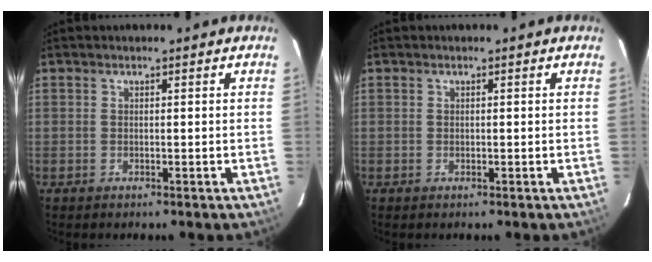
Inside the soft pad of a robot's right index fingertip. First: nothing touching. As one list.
[{"total": 0.0}]